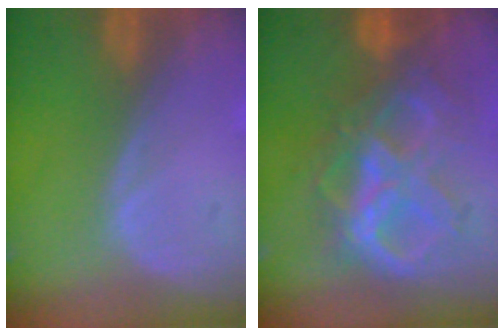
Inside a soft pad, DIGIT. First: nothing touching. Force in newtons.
{"total": 10.3, "press": 10.2, "slide": 1.3}